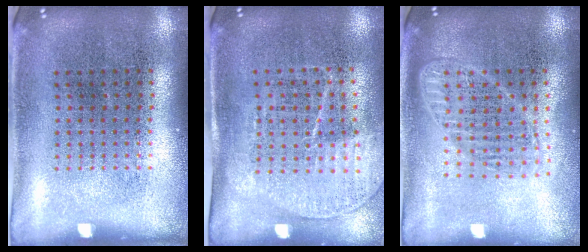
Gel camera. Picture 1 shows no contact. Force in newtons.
{"total": 1.5, "press": 1.3, "slide": 0.8}
{"total": 1.7, "press": 1.4, "slide": 0.9}